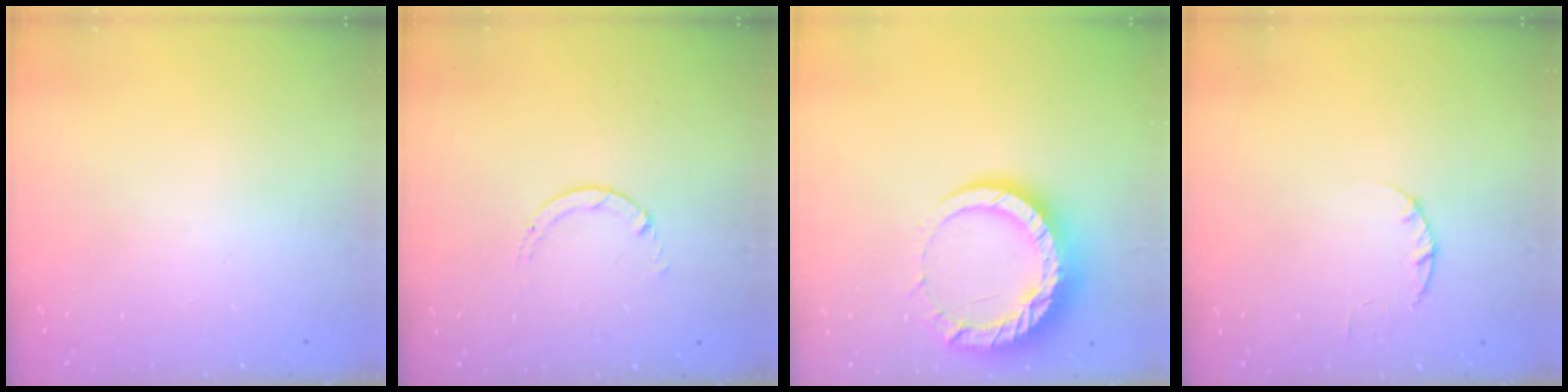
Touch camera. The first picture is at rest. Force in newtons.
{"total": 0.6, "press": 0.5, "slide": 0.1}
{"total": 14.0, "press": 14.0, "slide": 1.2}
{"total": 2.4, "press": 2.3, "slide": 0.4}